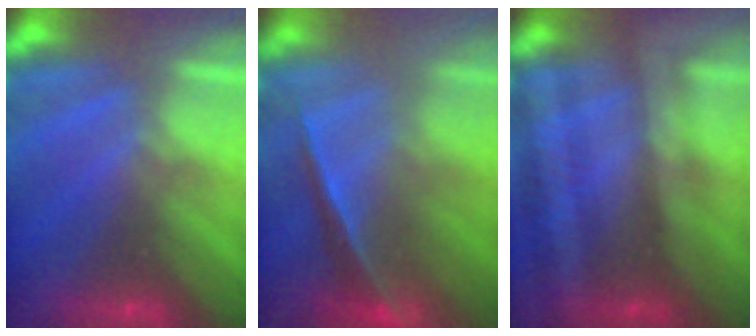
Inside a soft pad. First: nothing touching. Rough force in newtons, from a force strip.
{"total": 2.0}
{"total": 2.4}